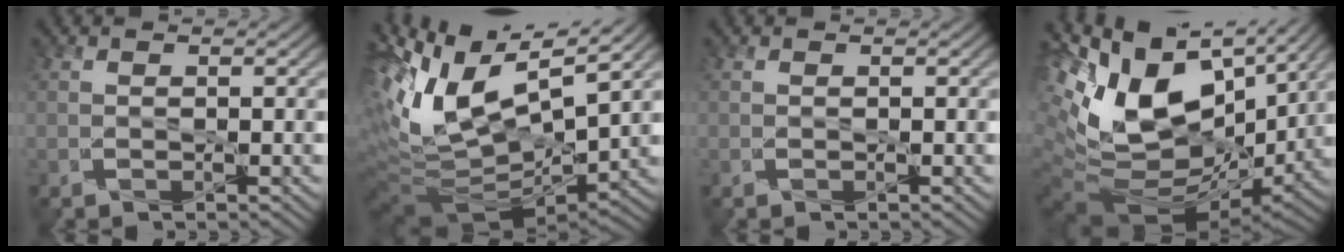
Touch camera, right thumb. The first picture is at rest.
{"total": 16.0, "force": [5.3, 6.8, 13.5], "torque": [-0.286, 0.003, 0.119]}
{"total": 0.0}
{"total": 16.9, "force": [5.8, 10.1, 12.2], "torque": [-0.276, 0.001, 0.113]}